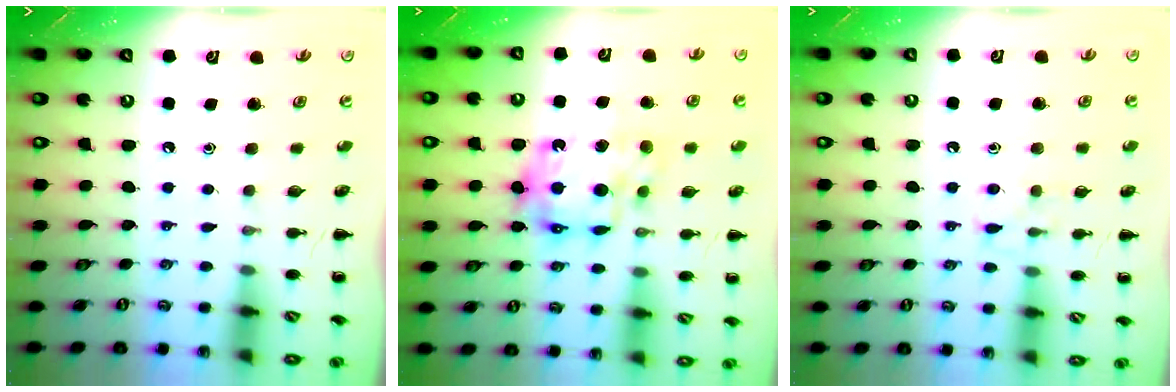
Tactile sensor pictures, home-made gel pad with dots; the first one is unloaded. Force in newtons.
{"total": 13.6, "press": 13.5, "slide": 1.5}
{"total": 6.5, "press": 6.3, "slide": 1.5}